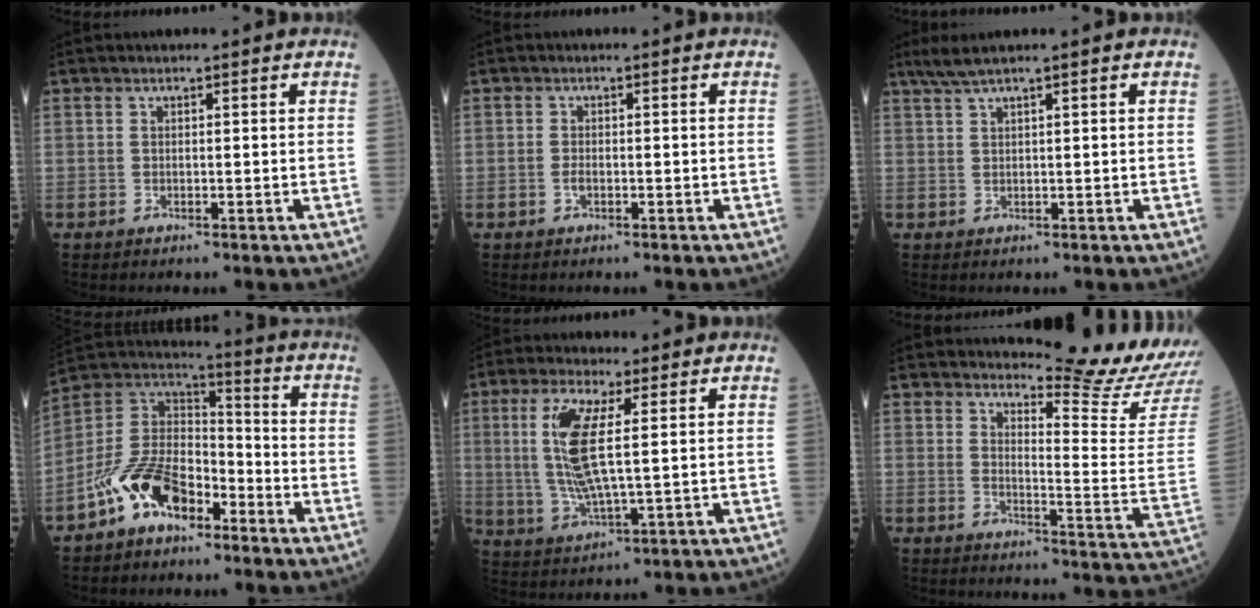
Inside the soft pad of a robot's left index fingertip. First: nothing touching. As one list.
[{"total": 1.2, "force": [-0.5, 0.8, 0.7], "torque": [-0.017, 0.002, -0.004]}, {"total": 3.3, "force": [2.6, -0.4, 2.0], "torque": [-0.044, 0.021, 0.057]}, {"total": 12.0, "force": [-7.0, 6.4, 7.4], "torque": [-0.163, 0.021, -0.136]}, {"total": 10.2, "force": [1.8, 2.4, 9.8], "torque": [-0.220, 0.004, 0.041]}, {"total": 14.3, "force": [14.0, -2.1, 2.5], "torque": [-0.039, -0.127, 0.166]}]